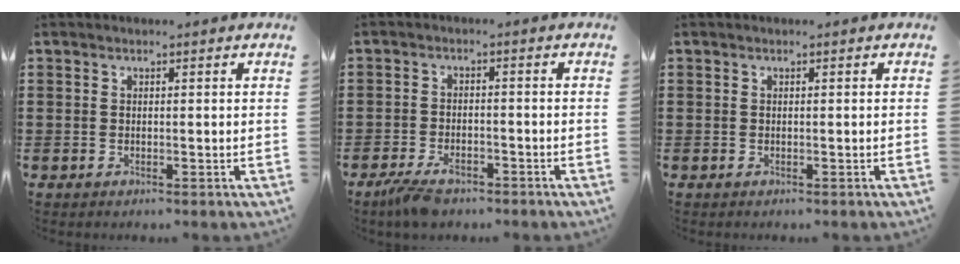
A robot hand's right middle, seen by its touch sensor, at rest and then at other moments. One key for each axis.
{"total": 3.6, "fx": -2.7, "fy": 1.3, "fz": 2.1, "tx": -0.048, "ty": 0.002, "tz": -0.055}
{"total": 0.0}